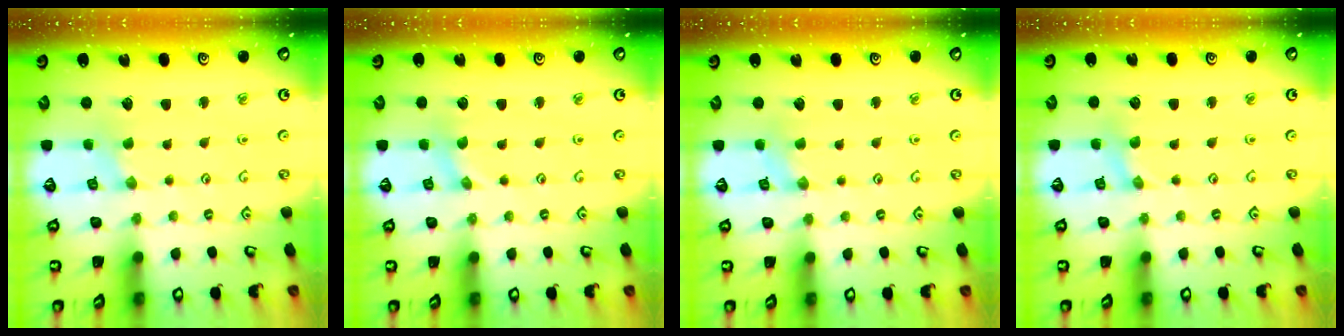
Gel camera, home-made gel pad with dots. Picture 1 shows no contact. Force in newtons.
{"total": 0.0}
{"total": 1.9, "press": 1.9, "slide": 0.3}
{"total": 0.8, "press": 0.8, "slide": 0.2}